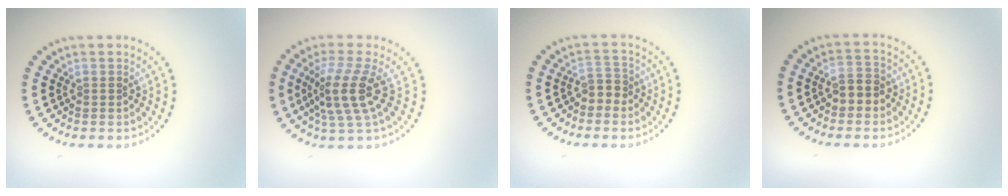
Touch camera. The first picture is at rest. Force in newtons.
{"total": 4.1, "press": 3.1, "slide": 2.7}
{"total": 1.8, "press": 1.6, "slide": 0.9}
{"total": 2.4, "press": 2.3, "slide": 0.6}